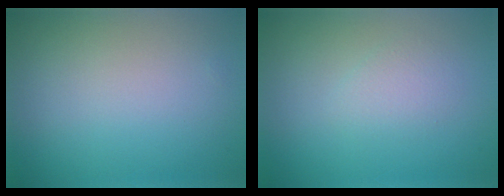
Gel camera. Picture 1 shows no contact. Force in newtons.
{"total": 1.5, "press": 1.5, "slide": 0.1}